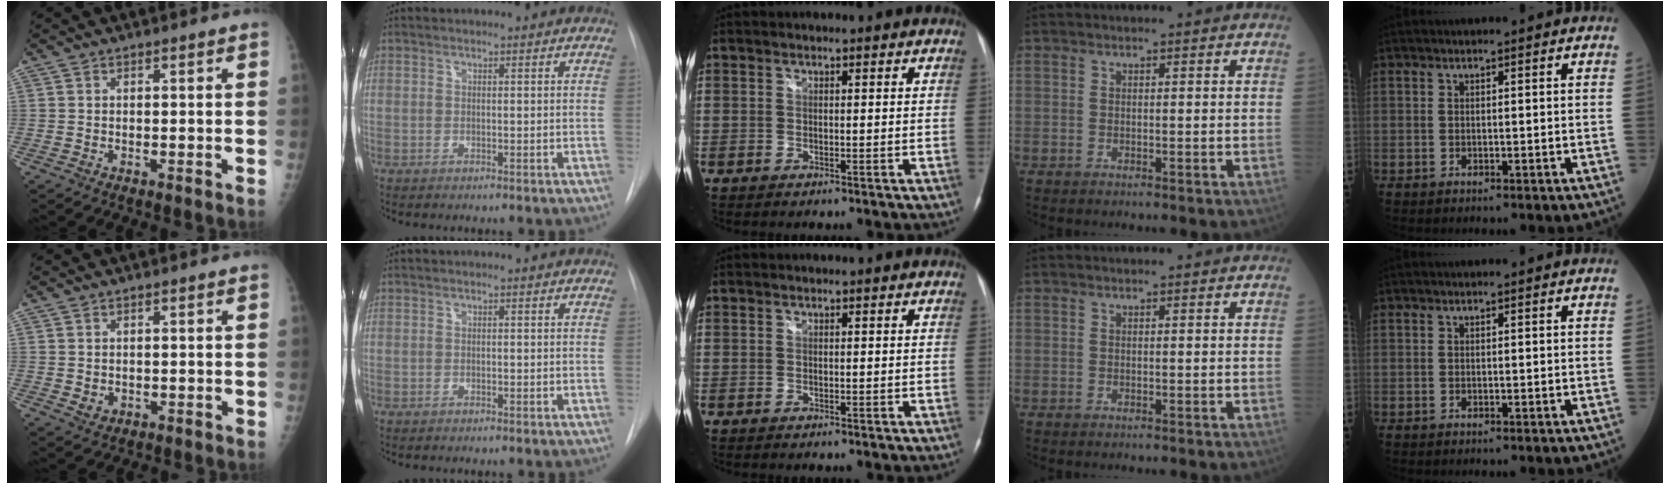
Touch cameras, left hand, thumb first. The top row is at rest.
{"thumb": {"total": 1.7, "force": [0.0, 1.4, 0.8], "torque": [-0.011, -0.001, 0.007]}}